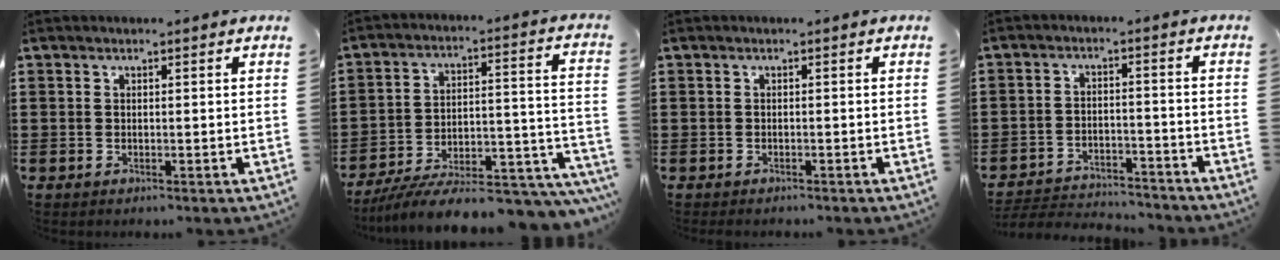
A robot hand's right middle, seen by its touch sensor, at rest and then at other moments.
{"total": 10.6, "force": [-9.3, 1.2, 4.9], "torque": [-0.068, 0.018, -0.176]}
{"total": 0.8, "force": [-0.8, 0.4, -0.1], "torque": [0.001, 0.001, -0.017]}
{"total": 3.9, "force": [-3.8, 0.9, 0.0], "torque": [-0.006, 0.004, -0.081]}